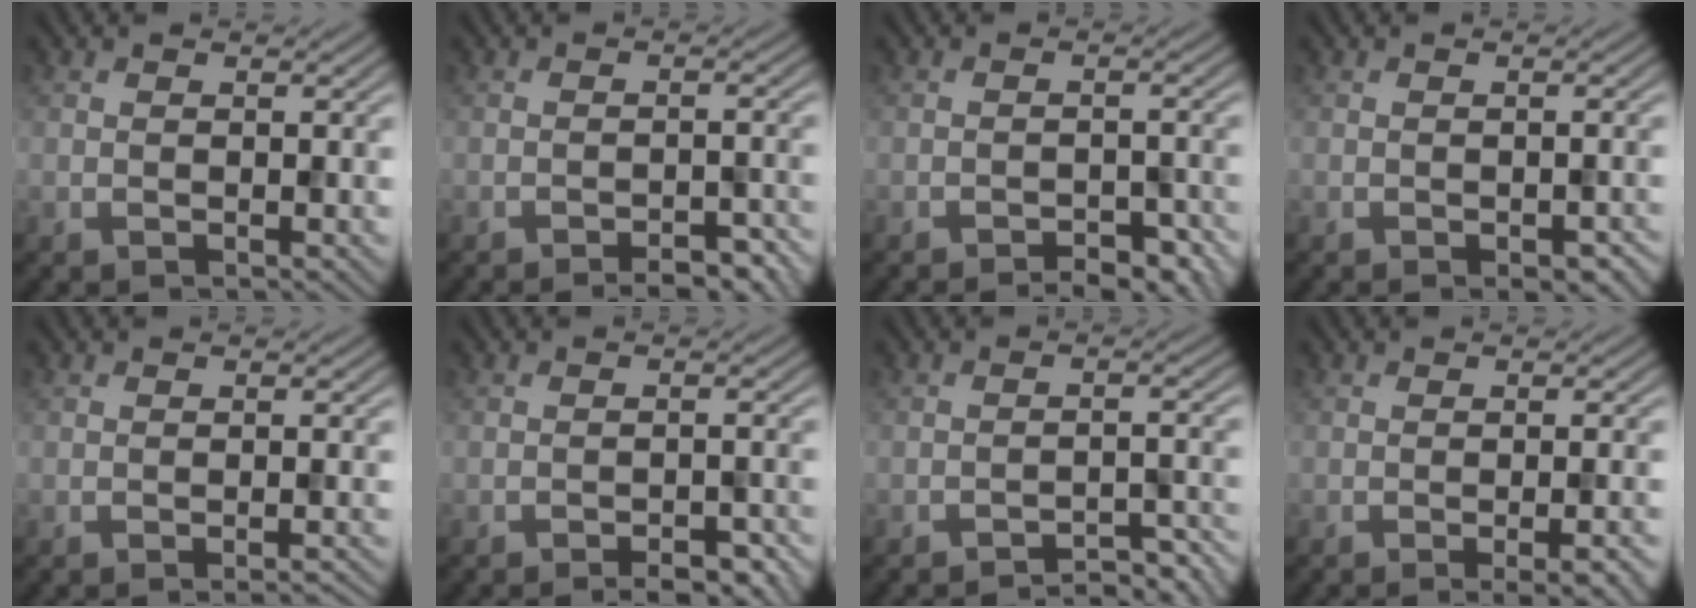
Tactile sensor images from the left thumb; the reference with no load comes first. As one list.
[{"total": 3.8, "force": [-3.1, 0.9, 2.1], "torque": [-0.035, 0.006, -0.039]}, {"total": 4.2, "force": [-3.4, 1.2, 2.2], "torque": [-0.038, 0.006, -0.043]}, {"total": 2.9, "force": [-1.8, 1.1, 2.1], "torque": [-0.027, -0.007, -0.013]}, {"total": 1.2, "force": [-0.7, 0.1, 1.0], "torque": [-0.009, 0.003, -0.012]}, {"total": 3.8, "force": [-2.9, 1.0, 2.3], "torque": [-0.035, 0.004, -0.035]}, {"total": 4.7, "force": [-4.2, 0.6, 2.0], "torque": [-0.030, 0.010, -0.055]}, {"total": 5.1, "force": [-2.5, 1.3, 4.3], "torque": [-0.047, 0.000, -0.027]}]